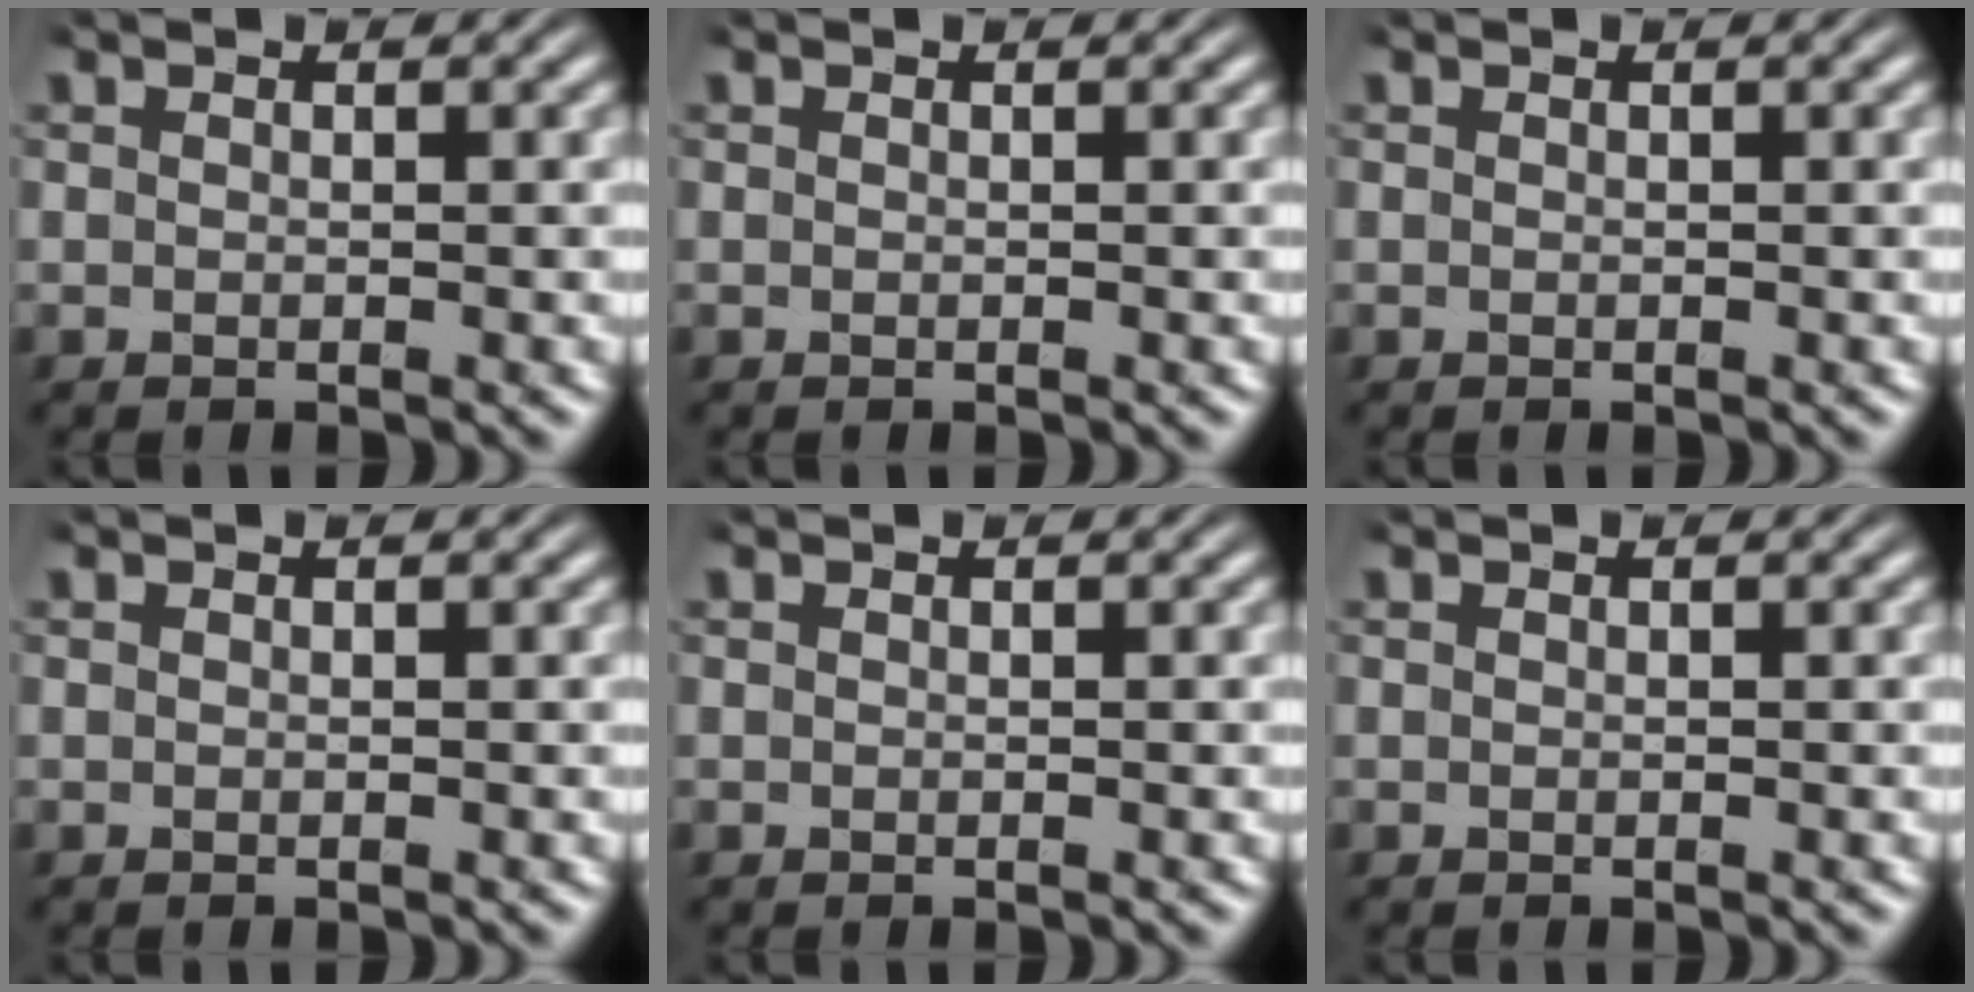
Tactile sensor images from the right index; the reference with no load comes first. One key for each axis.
{"total": 0.0}
{"total": 0.0}
{"total": 0.0}
{"total": 0.0}
{"total": 0.0}